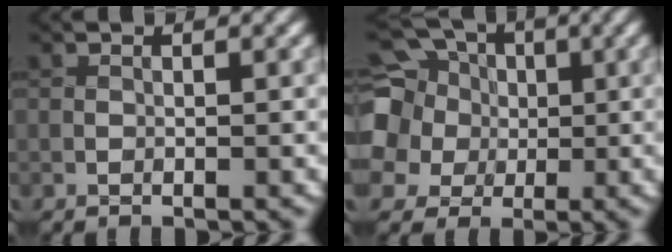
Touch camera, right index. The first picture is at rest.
{"total": 12.1, "force": [2.3, 10.6, 5.3], "torque": [-0.149, 0.024, 0.012]}